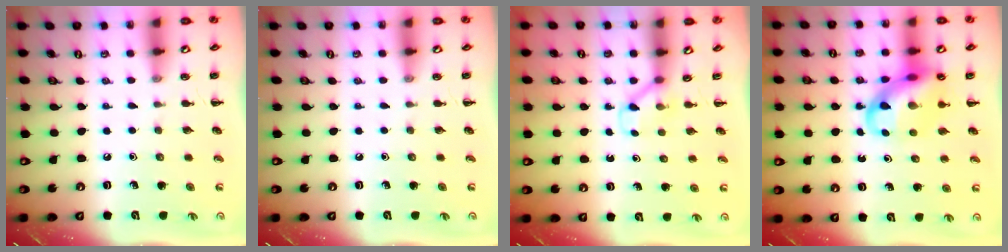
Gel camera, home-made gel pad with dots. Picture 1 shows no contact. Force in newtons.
{"total": 0.0}
{"total": 2.8, "press": 2.6, "slide": 0.9}
{"total": 11.6, "press": 11.2, "slide": 3.1}